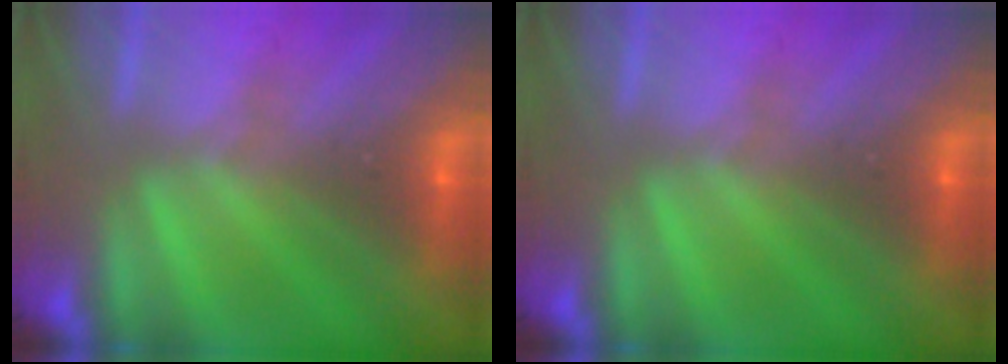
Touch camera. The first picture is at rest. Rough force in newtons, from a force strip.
{"total": 0.0}